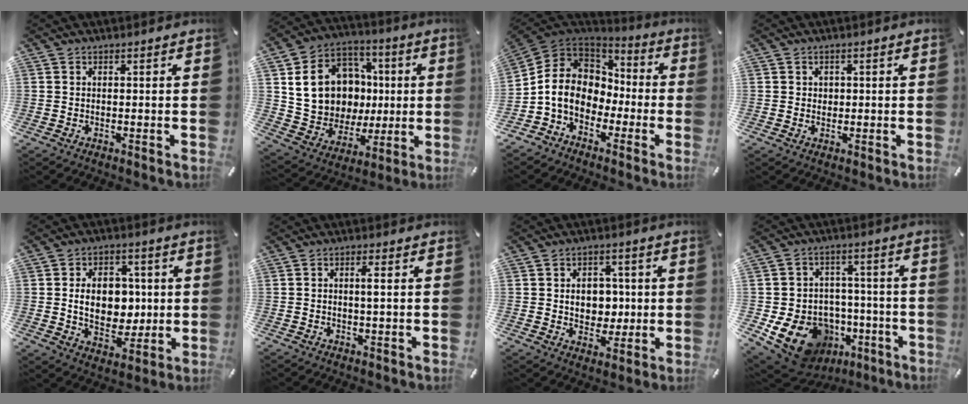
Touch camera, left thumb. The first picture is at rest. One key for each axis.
{"total": 17.5, "fx": 2.9, "fy": 15.2, "fz": 8.2, "tx": -0.148, "ty": -0.004, "tz": 0.073}
{"total": 9.7, "fx": -2.4, "fy": 8.8, "fz": 3.3, "tx": -0.099, "ty": 0.012, "tz": -0.041}
{"total": 1.4, "fx": 0.2, "fy": 1.4, "fz": 0.1, "tx": 0.004, "ty": 0.003, "tz": 0.001}
{"total": 12.3, "fx": 0.4, "fy": 9.0, "fz": 8.4, "tx": -0.141, "ty": 0.008, "tz": 0.007}
{"total": 2.4, "fx": 0.1, "fy": 0.6, "fz": 2.3, "tx": -0.047, "ty": 0.004, "tz": 0.000}
{"total": 7.8, "fx": 0.1, "fy": 6.3, "fz": 4.6, "tx": -0.054, "ty": 0.003, "tz": 0.001}
{"total": 16.2, "fx": -6.1, "fy": 12.9, "fz": 7.6, "tx": -0.135, "ty": 0.027, "tz": -0.085}